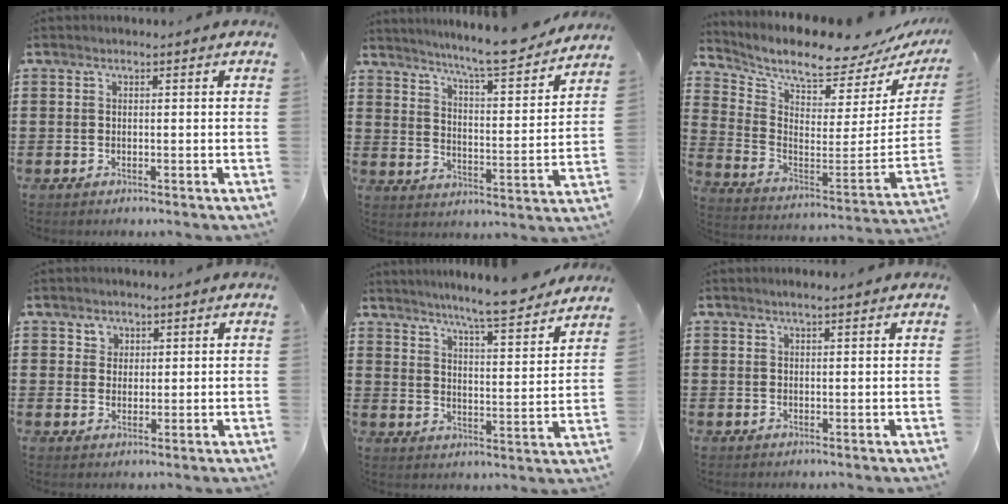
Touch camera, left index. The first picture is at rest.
{"total": 7.8, "force": [7.2, -0.8, 2.7], "torque": [-0.064, -0.060, 0.117]}
{"total": 7.2, "force": [6.5, 0.7, 2.9], "torque": [-0.085, -0.070, 0.105]}
{"total": 2.2, "force": [1.3, 1.8, 0.0], "torque": [0.000, 0.003, 0.022]}
{"total": 7.0, "force": [6.5, -0.8, 2.6], "torque": [-0.058, -0.051, 0.104]}
{"total": 1.4, "force": [1.2, 0.1, 0.8], "torque": [-0.017, 0.001, 0.021]}